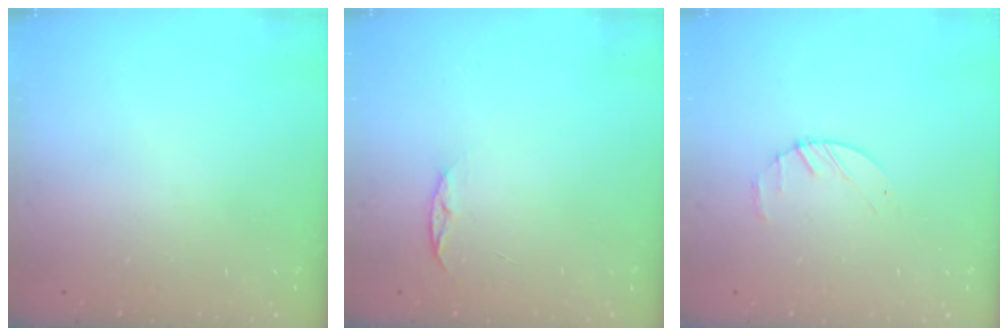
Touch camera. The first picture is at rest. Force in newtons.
{"total": 4.5, "press": 4.5, "slide": 0.6}
{"total": 2.4, "press": 2.3, "slide": 0.3}